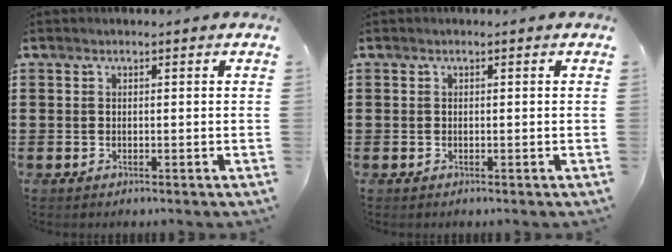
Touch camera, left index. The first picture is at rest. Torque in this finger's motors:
{"motor_torque": [-0.01, 0.01, 0.00, 0.00]}